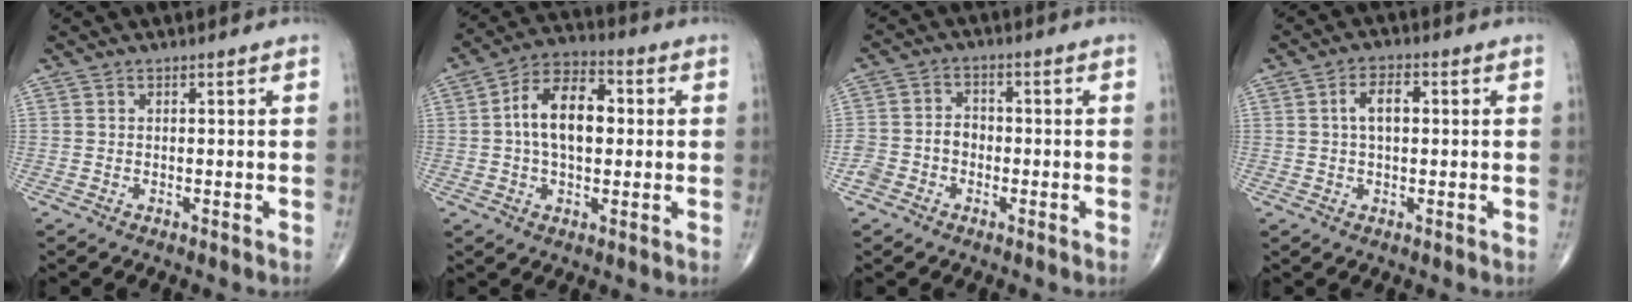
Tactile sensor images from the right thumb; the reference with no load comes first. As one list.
[{"total": 12.2, "force": [1.0, 7.1, 9.8], "torque": [-0.163, 0.025, 0.008]}, {"total": 5.6, "force": [-2.1, 4.6, 2.5], "torque": [-0.037, 0.028, -0.041]}, {"total": 4.9, "force": [0.7, 2.5, 4.1], "torque": [-0.075, 0.011, 0.009]}]